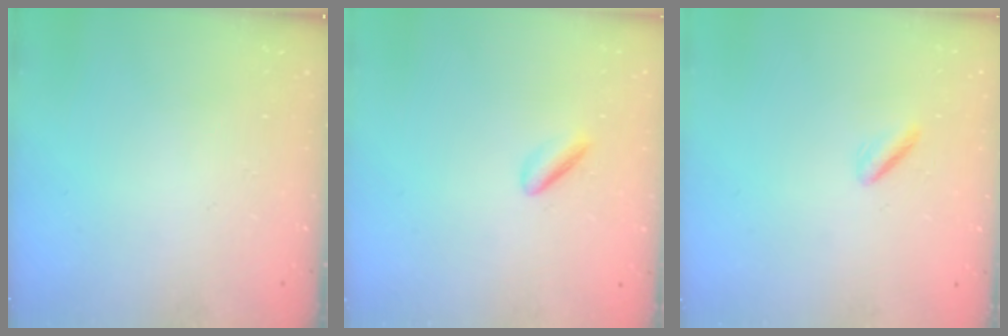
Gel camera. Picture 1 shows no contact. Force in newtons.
{"total": 1.8, "press": 1.7, "slide": 0.6}
{"total": 0.8, "press": 0.6, "slide": 0.6}